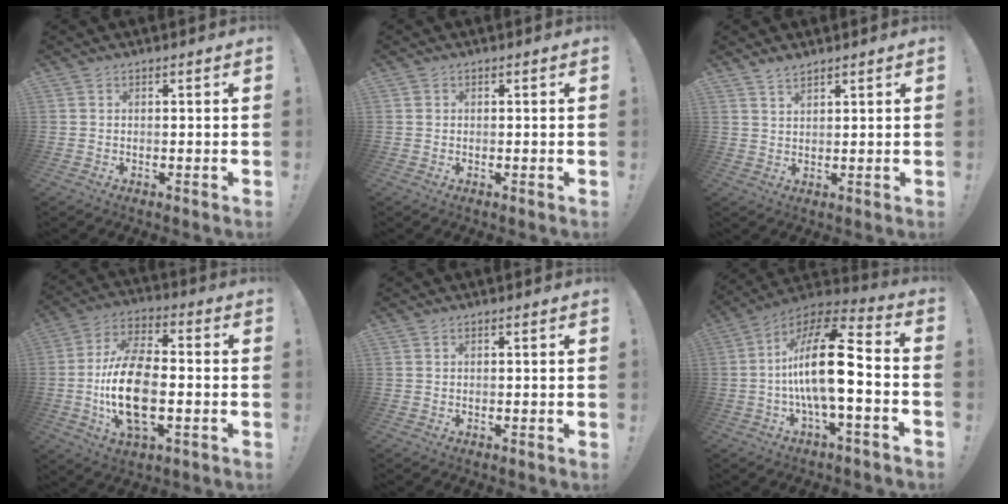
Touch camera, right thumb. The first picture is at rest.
{"total": 0.8, "force": [0.2, 0.7, 0.1], "torque": [0.004, 0.001, 0.003]}
{"total": 2.8, "force": [2.5, 0.6, 1.1], "torque": [-0.020, -0.017, 0.047]}
{"total": 18.0, "force": [-2.7, 9.5, 15.0], "torque": [-0.290, 0.005, -0.045]}
{"total": 0.0}
{"total": 21.3, "force": [-1.7, 6.9, 20.1], "torque": [-0.349, 0.013, -0.033]}